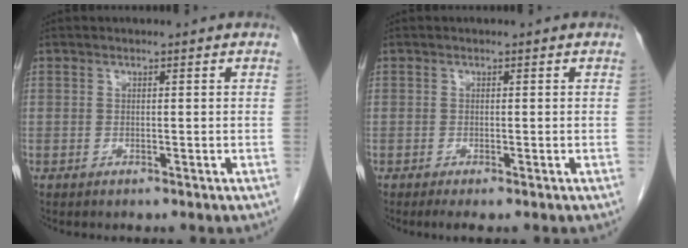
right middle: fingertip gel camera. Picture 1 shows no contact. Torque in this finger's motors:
{"motor_torque": [0.35, -0.18, -0.01, 0.02]}